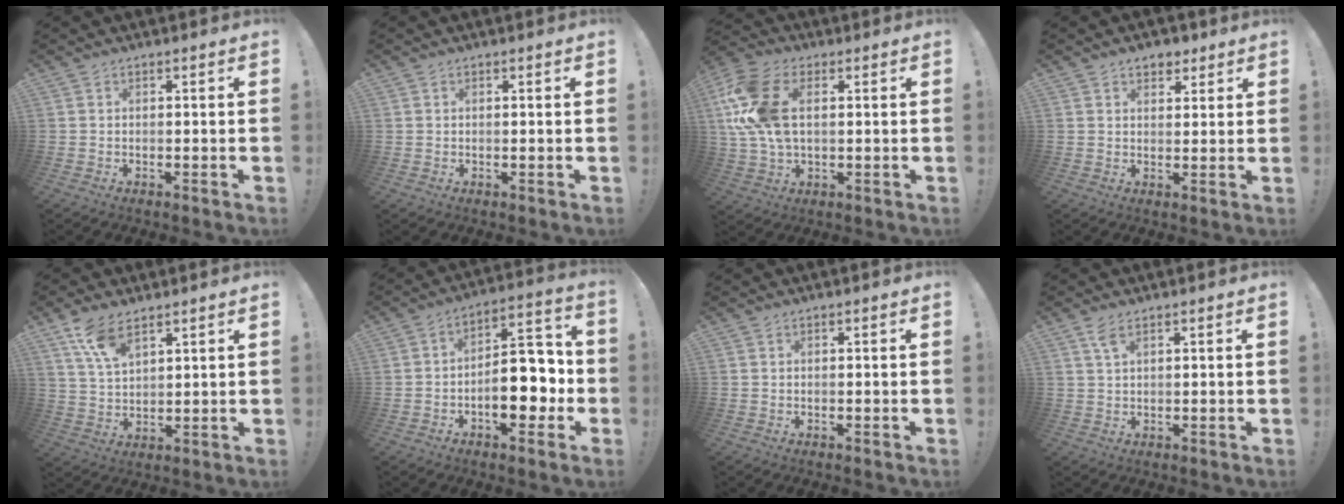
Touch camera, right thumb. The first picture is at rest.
{"total": 1.5, "force": [0.6, 1.4, -0.1], "torque": [0.012, -0.004, 0.008]}
{"total": 15.4, "force": [3.0, 9.8, 11.5], "torque": [-0.237, -0.003, 0.057]}
{"total": 4.4, "force": [2.8, 3.1, 1.4], "torque": [0.002, -0.014, 0.046]}
{"total": 8.8, "force": [6.1, 3.7, 5.2], "torque": [-0.092, -0.029, 0.112]}
{"total": 15.2, "force": [-4.3, 8.2, 12.0], "torque": [-0.150, 0.031, -0.065]}
{"total": 0.0}
{"total": 3.5, "force": [2.1, 1.3, 2.5], "torque": [-0.046, -0.007, 0.036]}